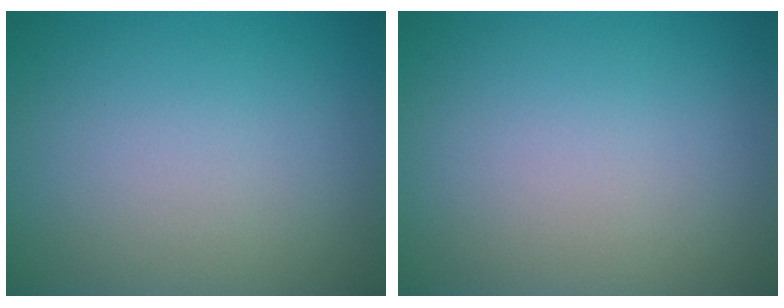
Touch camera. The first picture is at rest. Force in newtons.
{"total": 0.0}